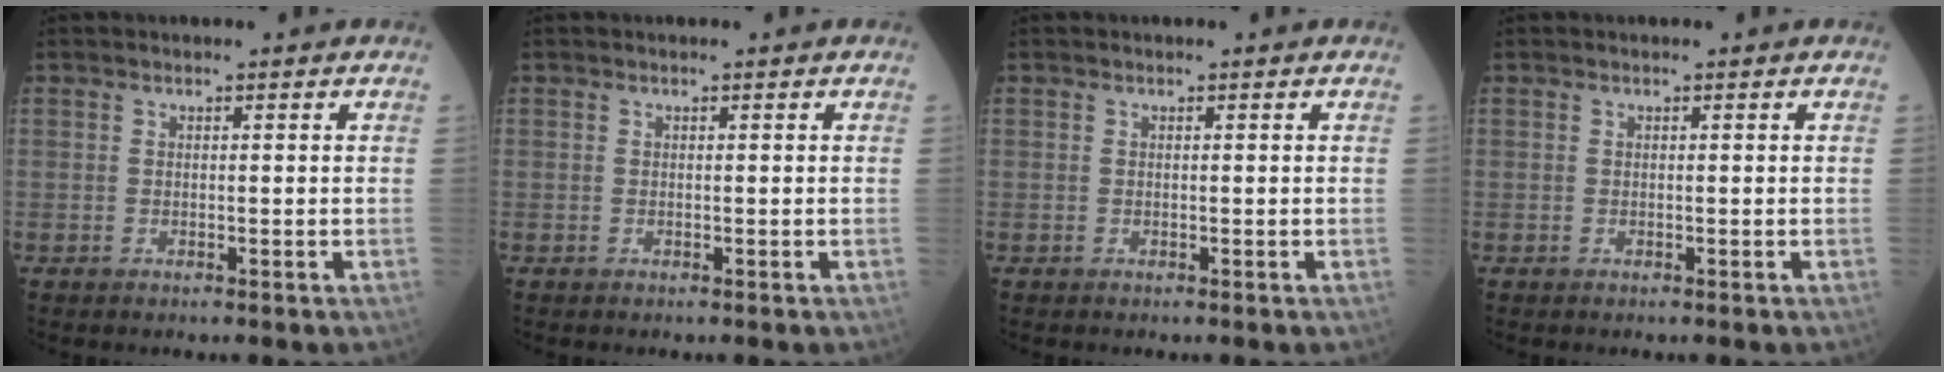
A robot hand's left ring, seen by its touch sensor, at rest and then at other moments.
{"total": 0.0}
{"total": 0.0}
{"total": 0.0}